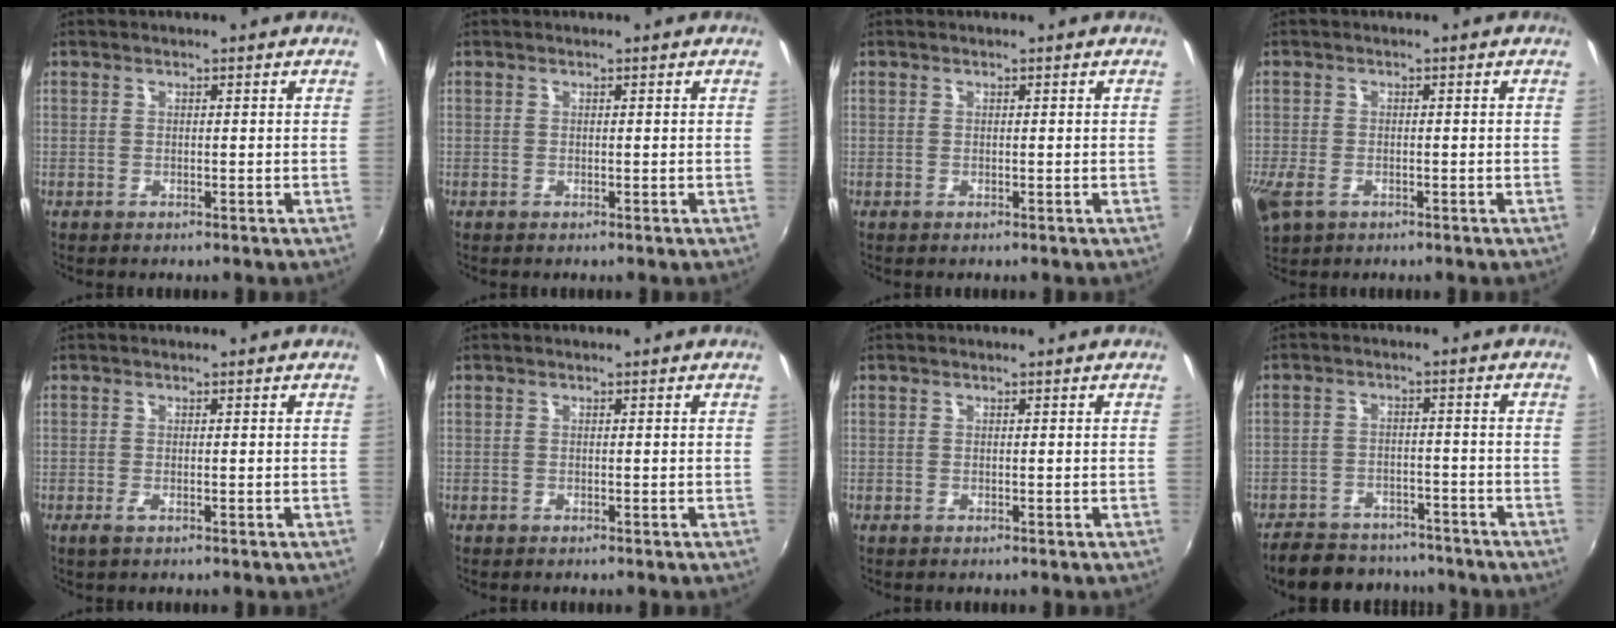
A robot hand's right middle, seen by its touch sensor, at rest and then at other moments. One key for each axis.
{"total": 0.0}
{"total": 0.0}
{"total": 5.8, "fx": -2.8, "fy": 3.6, "fz": 3.6, "tx": -0.089, "ty": -0.017, "tz": -0.053}
{"total": 1.2, "fx": -0.5, "fy": 0.2, "fz": 1.1, "tx": -0.021, "ty": -0.005, "tz": -0.010}
{"total": 0.0}
{"total": 0.0}
{"total": 14.8, "fx": -12.5, "fy": 6.1, "fz": 5.0, "tx": -0.122, "ty": 0.007, "tz": -0.175}